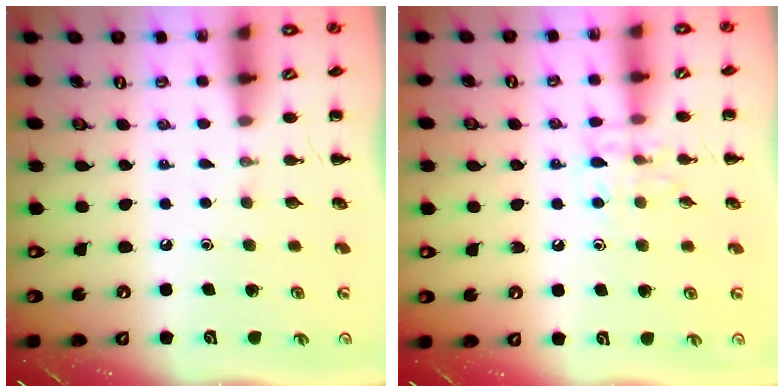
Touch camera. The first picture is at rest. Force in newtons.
{"total": 7.7, "press": 7.6, "slide": 1.0}